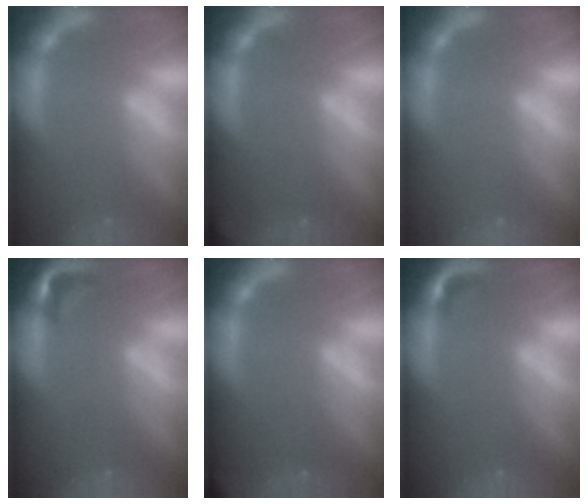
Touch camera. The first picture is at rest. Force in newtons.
{"total": 5.4}
{"total": 0.0}
{"total": 2.4}
{"total": 8.0}
{"total": 1.4}